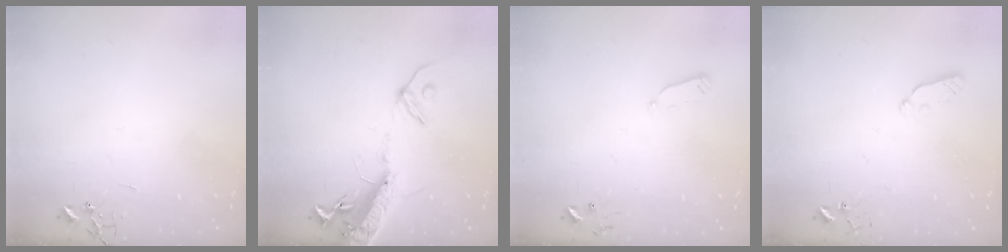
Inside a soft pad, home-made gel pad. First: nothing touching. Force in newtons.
{"total": 16.3, "press": 15.8, "slide": 4.0}
{"total": 2.9, "press": 2.9, "slide": 0.4}
{"total": 3.8, "press": 3.8, "slide": 0.6}